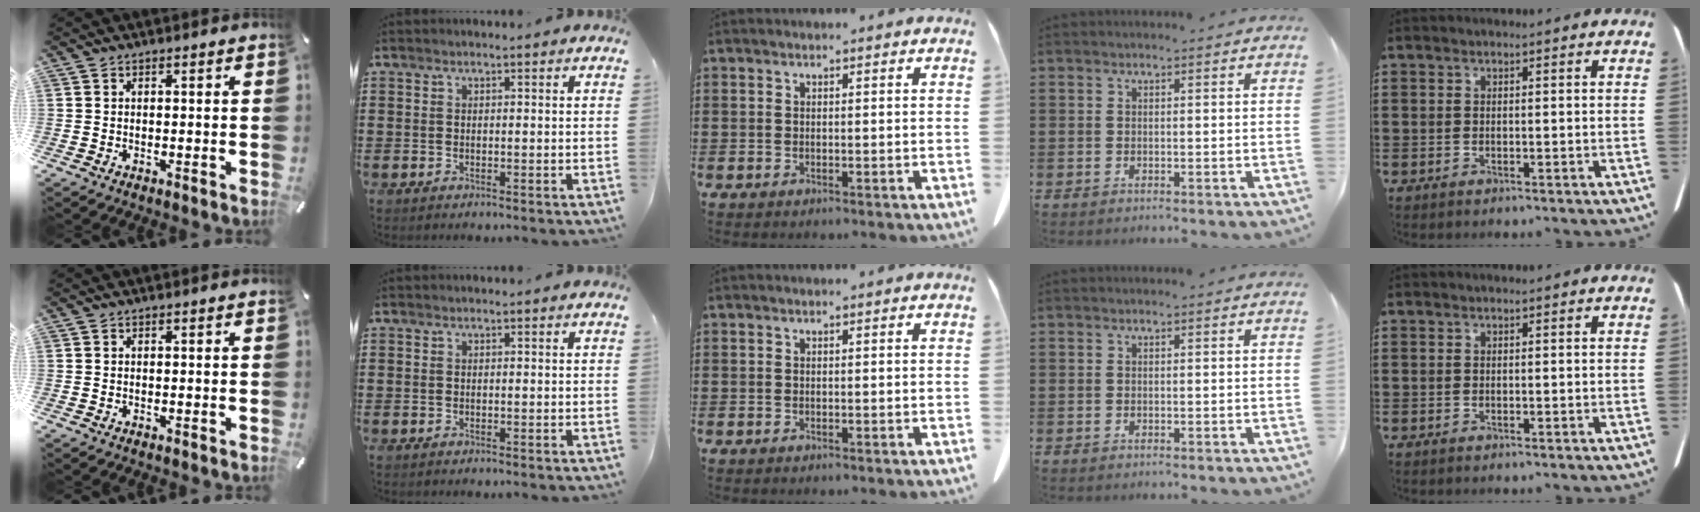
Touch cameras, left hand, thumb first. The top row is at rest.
{}